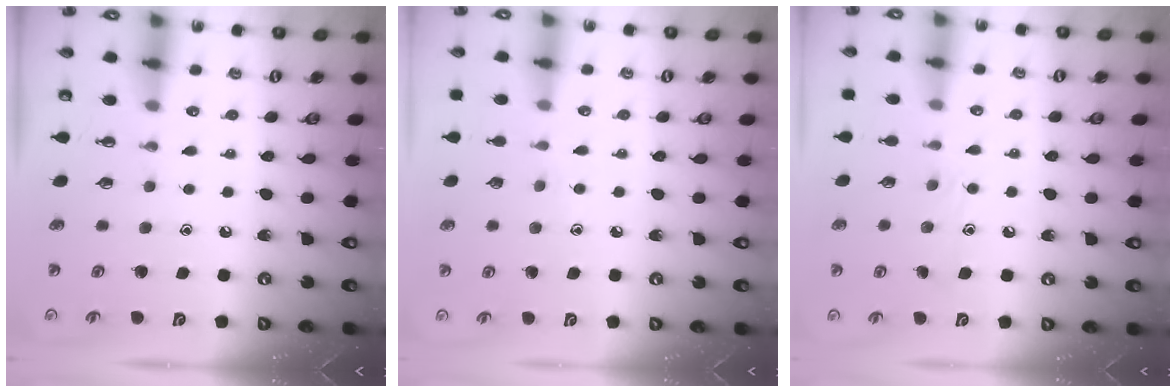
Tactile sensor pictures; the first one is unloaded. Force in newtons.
{"total": 3.6, "press": 3.6, "slide": 0.3}
{"total": 7.8, "press": 7.8, "slide": 0.0}